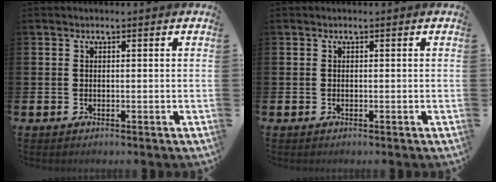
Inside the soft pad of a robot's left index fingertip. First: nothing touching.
{"total": 0.0}